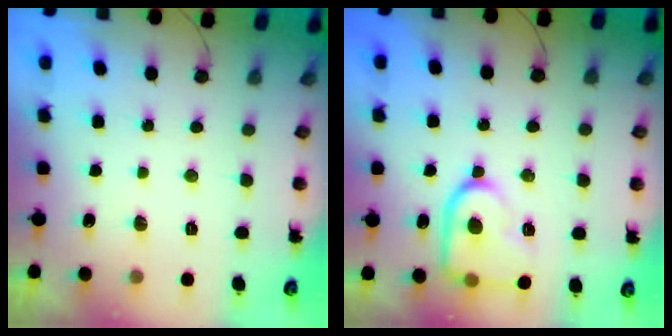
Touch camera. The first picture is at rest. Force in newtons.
{"total": 16.1, "press": 16.0, "slide": 1.4}